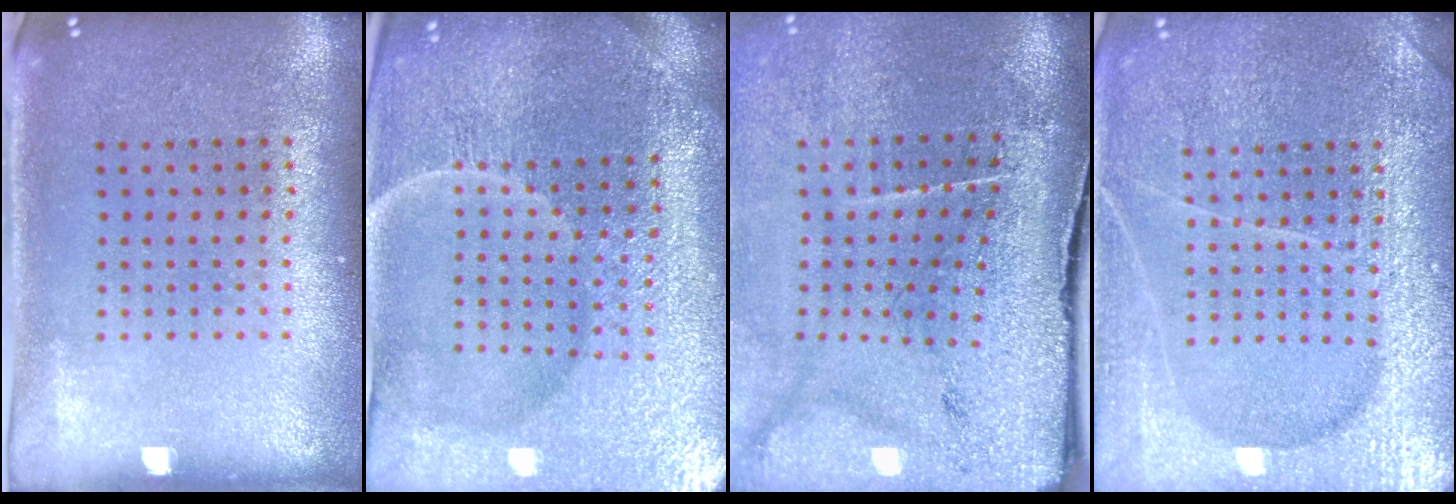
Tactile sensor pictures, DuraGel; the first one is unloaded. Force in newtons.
{"total": 5.9, "press": 5.4, "slide": 2.3}
{"total": 3.8, "press": 3.3, "slide": 1.8}
{"total": 6.5, "press": 6.5, "slide": 0.7}